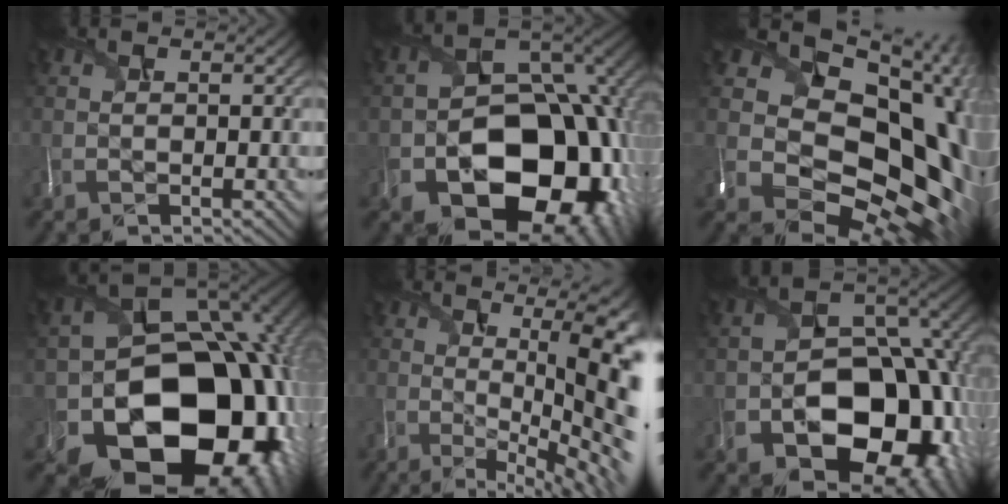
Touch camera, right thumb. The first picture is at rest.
{"total": 15.7, "force": [-6.5, 11.4, 8.6], "torque": [-0.133, -0.046, -0.084]}
{"total": 17.0, "force": [3.3, 12.9, 10.6], "torque": [-0.158, -0.035, 0.107]}
{"total": 20.3, "force": [-7.7, 15.5, 10.6], "torque": [-0.202, -0.062, -0.083]}
{"total": 16.1, "force": [0.3, 5.6, 15.1], "torque": [-0.197, 0.008, 0.040]}
{"total": 13.4, "force": [-5.5, 9.4, 7.7], "torque": [-0.113, -0.037, -0.083]}